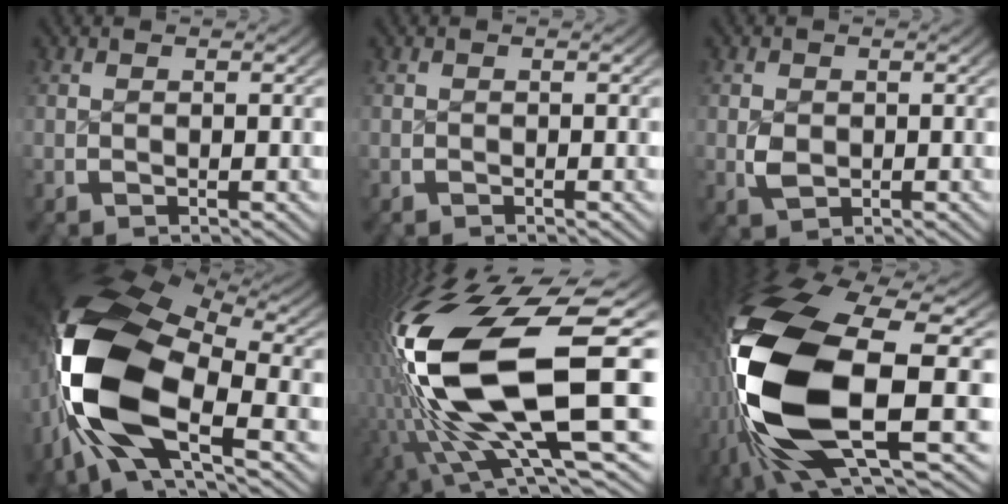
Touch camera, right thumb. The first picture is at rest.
{"total": 0.0}
{"total": 1.9, "force": [-0.3, 1.7, 0.8], "torque": [-0.031, -0.013, 0.004]}
{"total": 20.4, "force": [-0.8, 12.6, 16.0], "torque": [-0.330, -0.047, 0.009]}
{"total": 21.5, "force": [-1.1, 11.3, 18.3], "torque": [-0.384, -0.050, 0.016]}
{"total": 23.5, "force": [-2.2, 12.9, 19.6], "torque": [-0.430, -0.066, 0.009]}